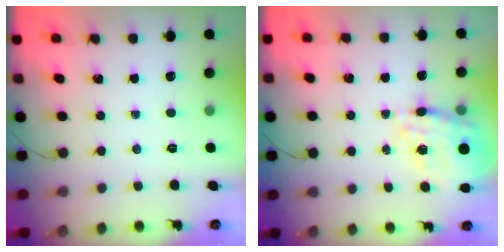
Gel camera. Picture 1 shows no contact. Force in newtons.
{"total": 18.1, "press": 17.7, "slide": 4.1}